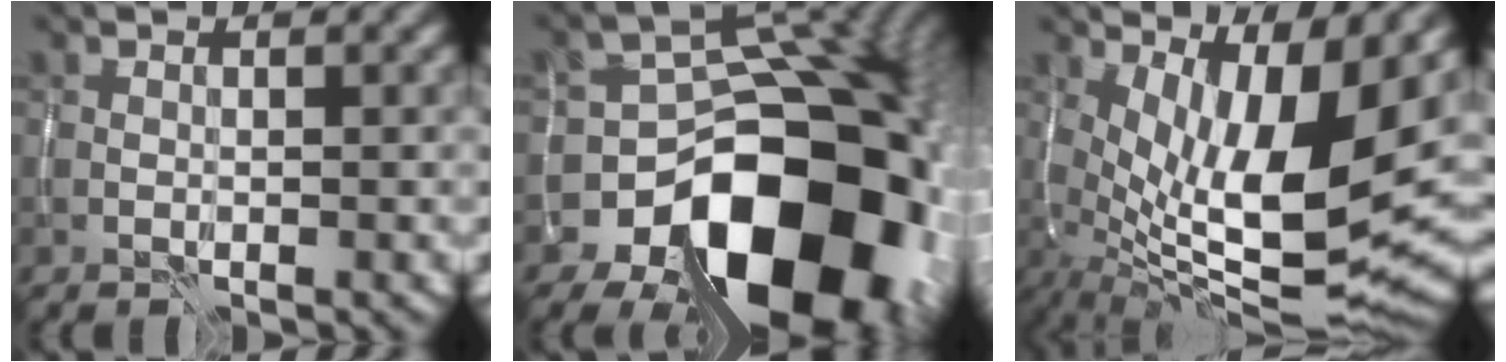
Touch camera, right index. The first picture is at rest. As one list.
[{"total": 17.6, "force": [-7.8, 11.9, 10.2], "torque": [-0.100, -0.001, -0.124]}, {"total": 12.8, "force": [1.4, 4.2, 12.0], "torque": [-0.200, -0.014, 0.040]}]